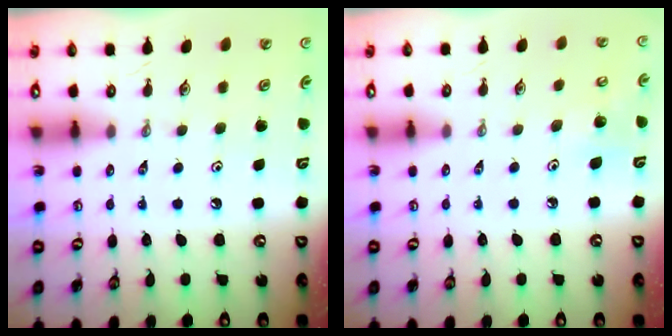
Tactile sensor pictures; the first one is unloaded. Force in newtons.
{"total": 8.2, "press": 8.0, "slide": 1.6}